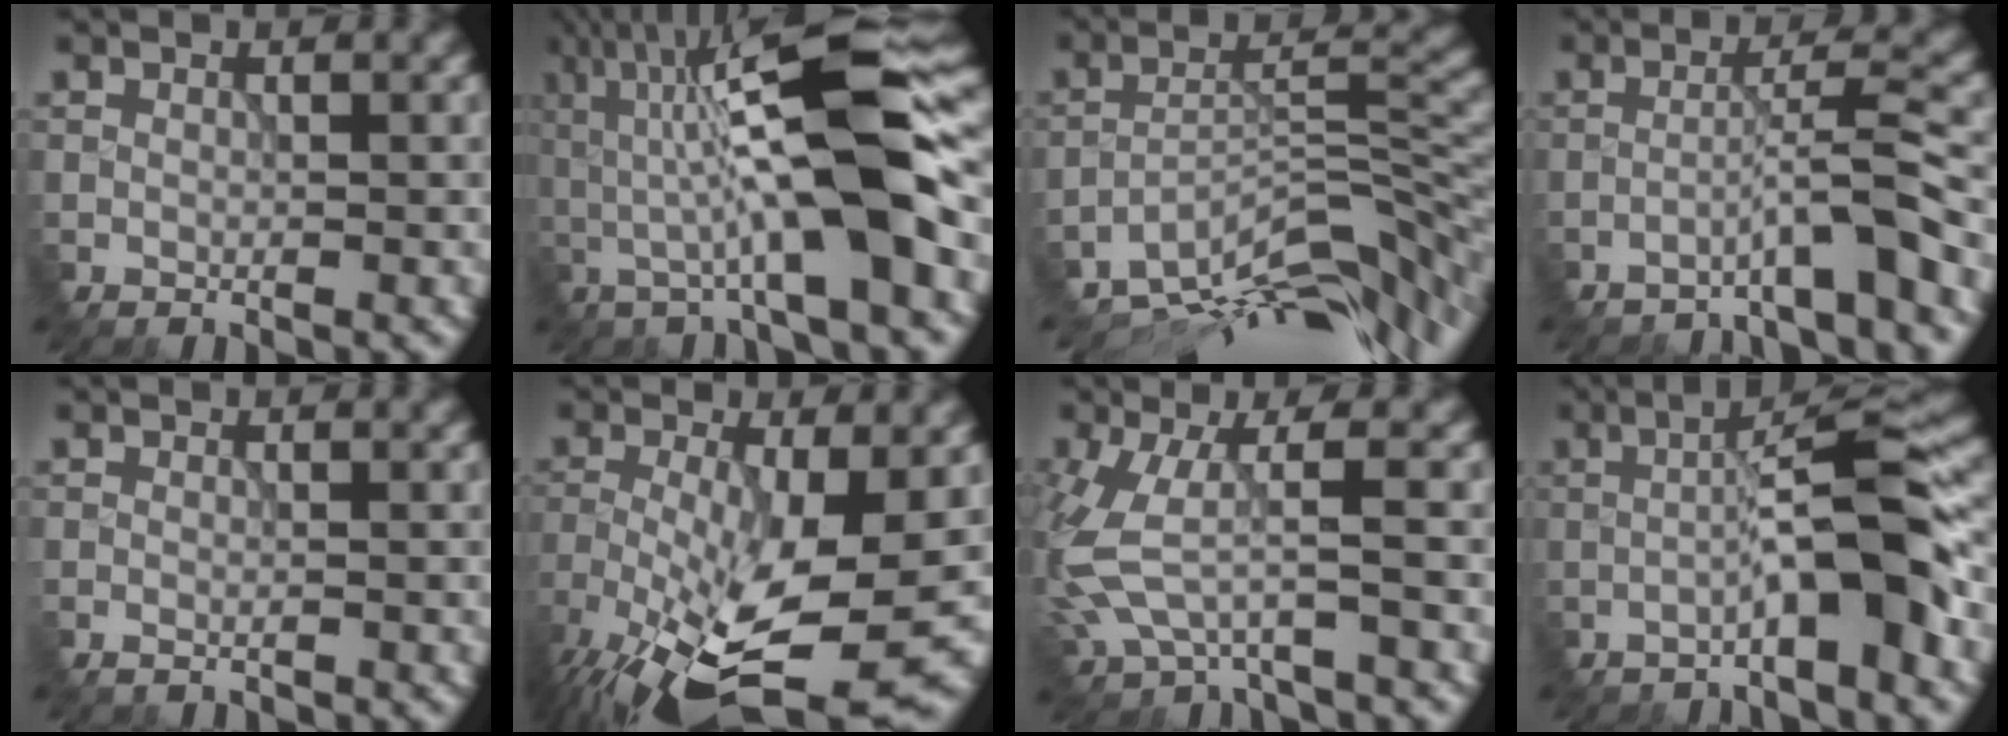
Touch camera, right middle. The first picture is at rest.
{"total": 11.6, "force": [0.3, 2.2, 11.4], "torque": [-0.193, 0.034, -0.003]}
{"total": 11.0, "force": [-8.6, 2.8, 6.3], "torque": [-0.109, 0.008, -0.148]}
{"total": 4.3, "force": [-3.3, -0.4, 2.7], "torque": [-0.042, 0.030, -0.067]}
{"total": 0.6, "force": [-0.3, 0.4, 0.3], "torque": [0.008, 0.003, -0.009]}
{"total": 12.6, "force": [-5.5, 4.2, 10.5], "torque": [-0.222, -0.038, -0.083]}
{"total": 3.5, "force": [-0.3, 1.1, 3.4], "torque": [-0.119, -0.003, -0.007]}
{"total": 6.9, "force": [-2.4, 0.5, 6.4], "torque": [-0.098, 0.031, -0.050]}